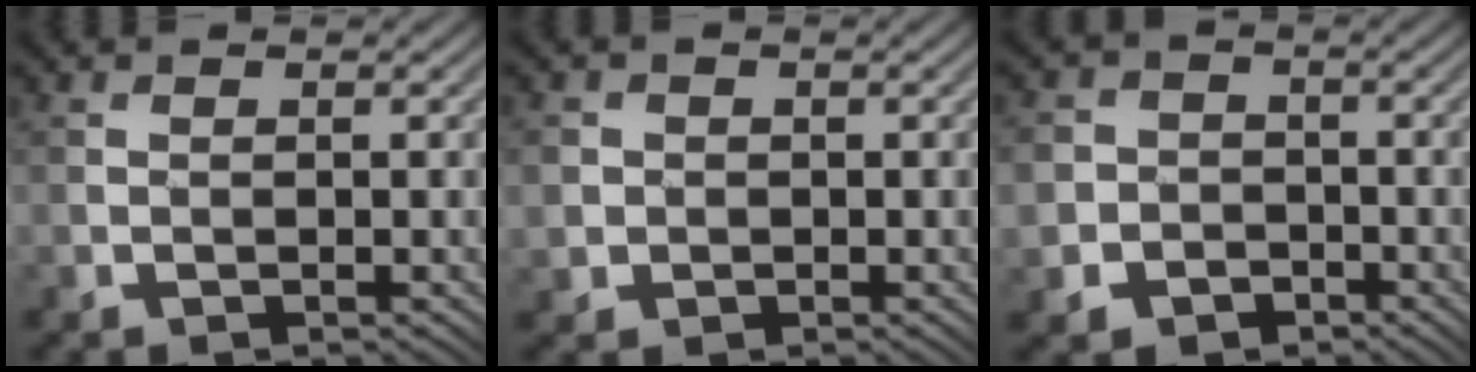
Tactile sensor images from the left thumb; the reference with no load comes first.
{"total": 3.4, "force": [-0.1, 3.4, 0.4], "torque": [-0.020, 0.010, -0.021]}
{"total": 5.9, "force": [-2.5, 5.3, 0.9], "torque": [-0.035, -0.001, -0.069]}